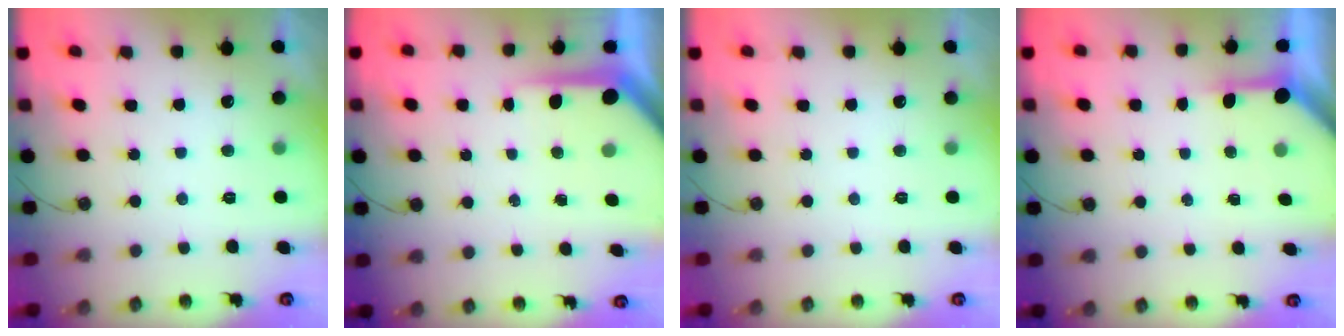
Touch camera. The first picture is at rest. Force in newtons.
{"total": 7.4, "press": 7.4, "slide": 0.7}
{"total": 0.0}
{"total": 3.4, "press": 3.4, "slide": 0.4}